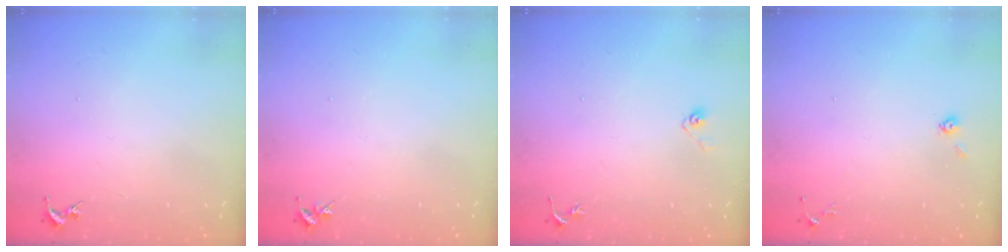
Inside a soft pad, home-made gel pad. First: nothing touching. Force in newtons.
{"total": 3.2, "press": 3.2, "slide": 0.4}
{"total": 3.6, "press": 2.9, "slide": 2.1}
{"total": 4.5, "press": 4.4, "slide": 0.9}